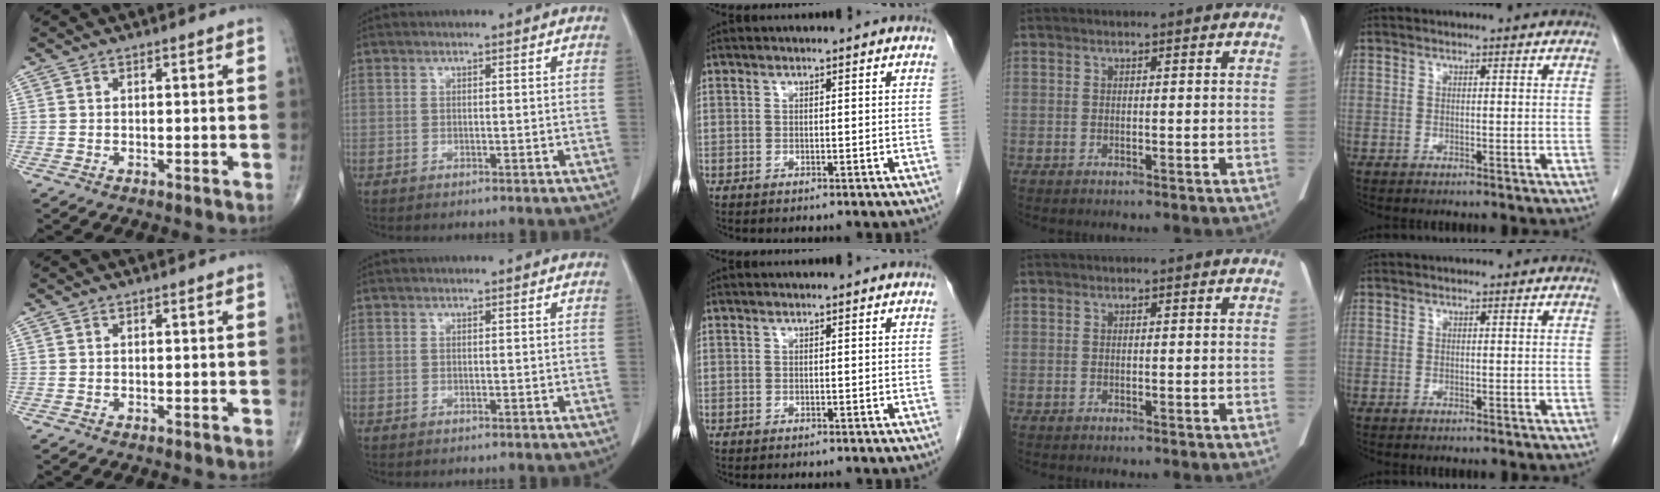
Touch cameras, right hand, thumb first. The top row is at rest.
{}